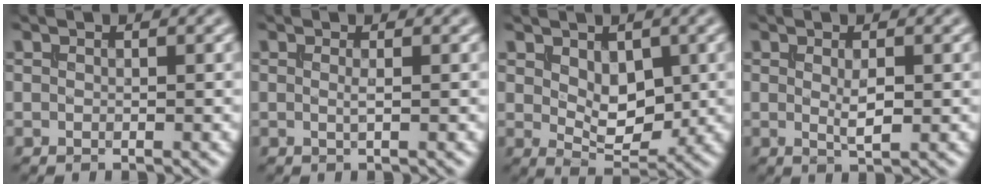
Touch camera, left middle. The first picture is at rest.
{"total": 0.8, "force": [0.1, 0.2, 0.8], "torque": [-0.013, 0.001, -0.002]}
{"total": 4.1, "force": [0.8, 2.5, 3.1], "torque": [-0.050, -0.010, 0.022]}
{"total": 1.9, "force": [0.1, 0.4, 1.8], "torque": [-0.033, -0.003, 0.004]}